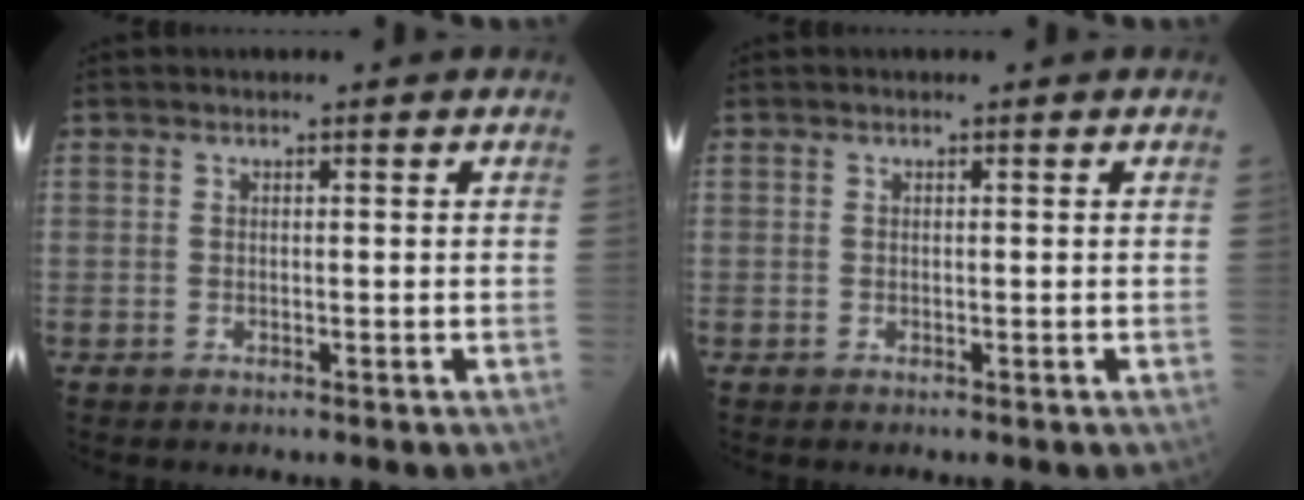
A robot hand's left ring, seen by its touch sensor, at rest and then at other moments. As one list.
[{"total": 0.0}]